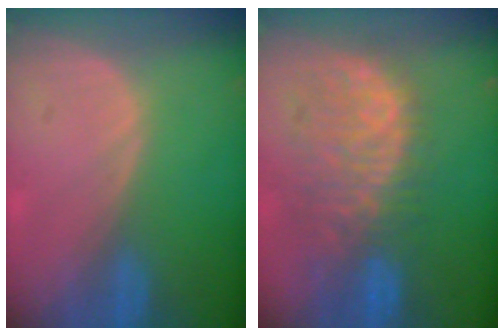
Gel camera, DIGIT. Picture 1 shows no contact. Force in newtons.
{"total": 10.7, "press": 9.4, "slide": 5.2}